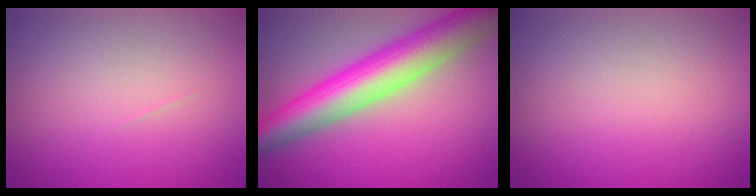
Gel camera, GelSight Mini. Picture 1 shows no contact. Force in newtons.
{"total": 9.5, "press": 9.5, "slide": 0.1}
{"total": 0.0}